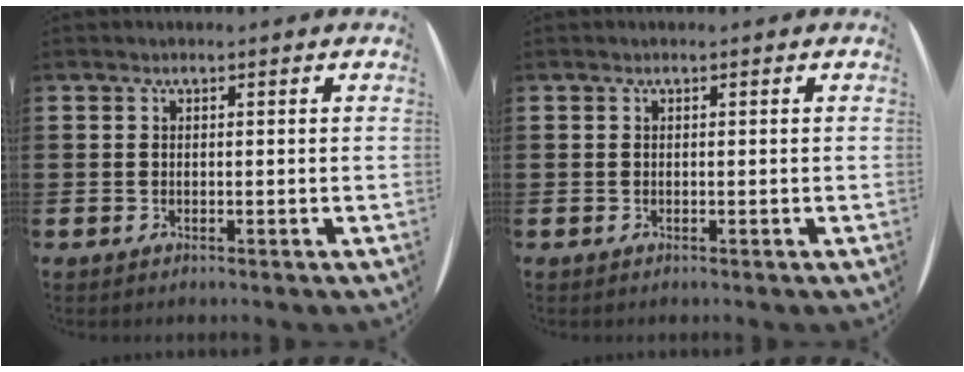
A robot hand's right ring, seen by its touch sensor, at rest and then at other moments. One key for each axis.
{"total": 0.0}